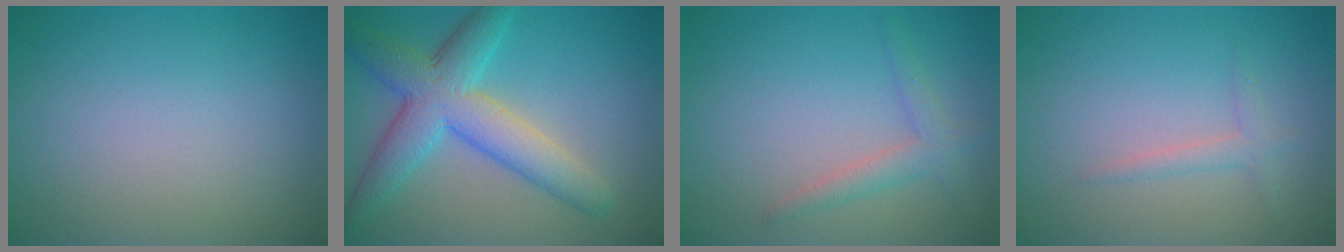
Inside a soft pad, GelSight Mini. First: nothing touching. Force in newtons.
{"total": 7.1, "press": 7.1, "slide": 0.2}
{"total": 2.1, "press": 2.1, "slide": 0.1}
{"total": 1.4, "press": 1.4, "slide": 0.1}